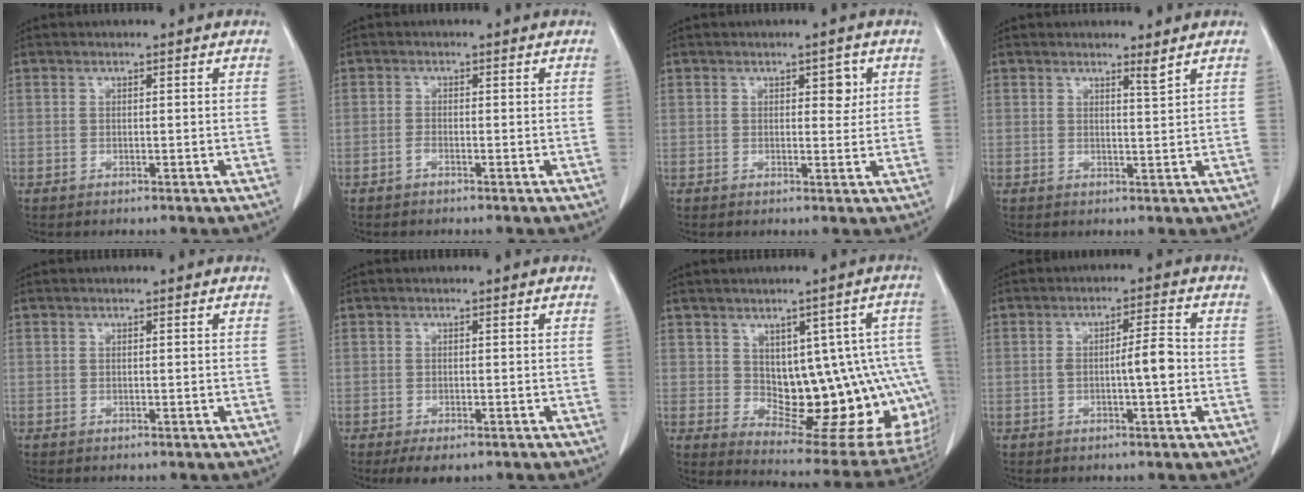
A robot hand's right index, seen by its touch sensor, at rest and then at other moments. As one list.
[{"total": 0.8, "force": [-0.6, 0.2, 0.5], "torque": [-0.010, 0.002, -0.013]}, {"total": 2.6, "force": [1.0, 1.3, 2.0], "torque": [-0.021, 0.002, 0.013]}, {"total": 1.4, "force": [1.2, -0.5, 0.6], "torque": [-0.017, -0.014, 0.020]}, {"total": 0.0}, {"total": 3.0, "force": [-1.9, 1.2, 1.9], "torque": [-0.030, -0.005, -0.023]}, {"total": 17.5, "force": [-0.4, 7.6, 15.8], "torque": [-0.137, 0.022, 0.022]}, {"total": 4.6, "force": [-0.7, 0.5, 4.5], "torque": [-0.075, 0.009, -0.010]}]